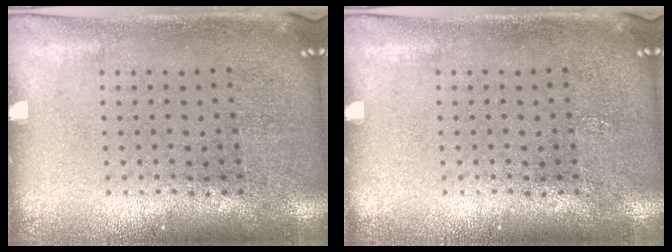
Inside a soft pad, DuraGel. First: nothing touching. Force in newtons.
{"total": 0.0}